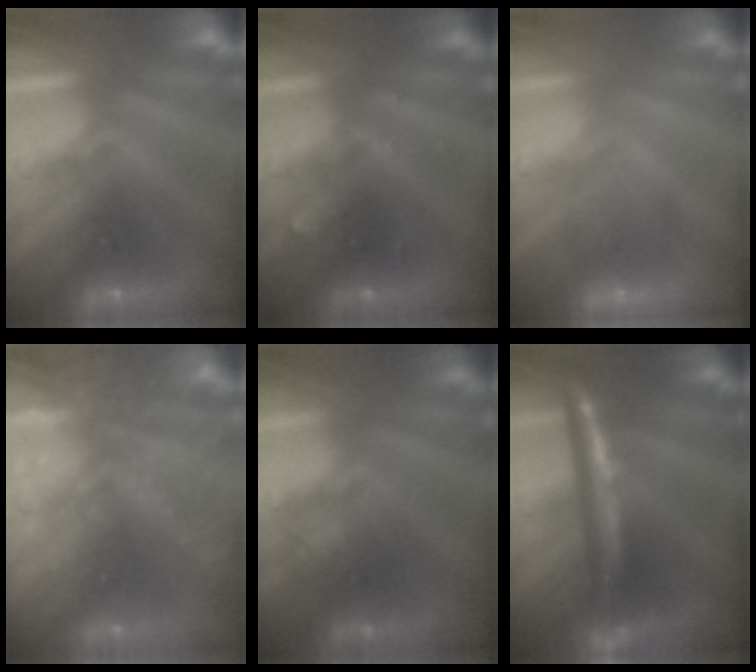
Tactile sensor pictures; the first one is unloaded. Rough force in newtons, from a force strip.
{"total": 2.8}
{"total": 7.0}
{"total": 8.5}
{"total": 2.0}
{"total": 2.9}